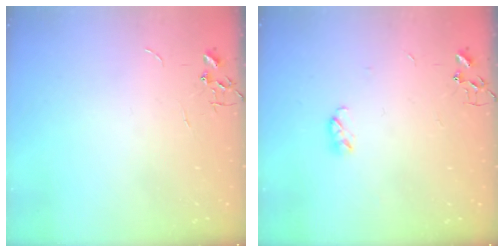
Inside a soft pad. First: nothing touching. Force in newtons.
{"total": 4.1, "press": 4.0, "slide": 0.6}